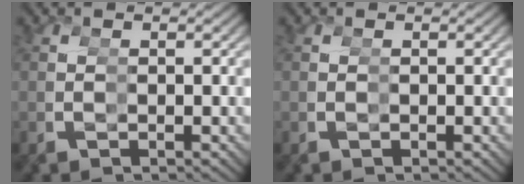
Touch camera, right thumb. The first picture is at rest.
{"total": 0.0}